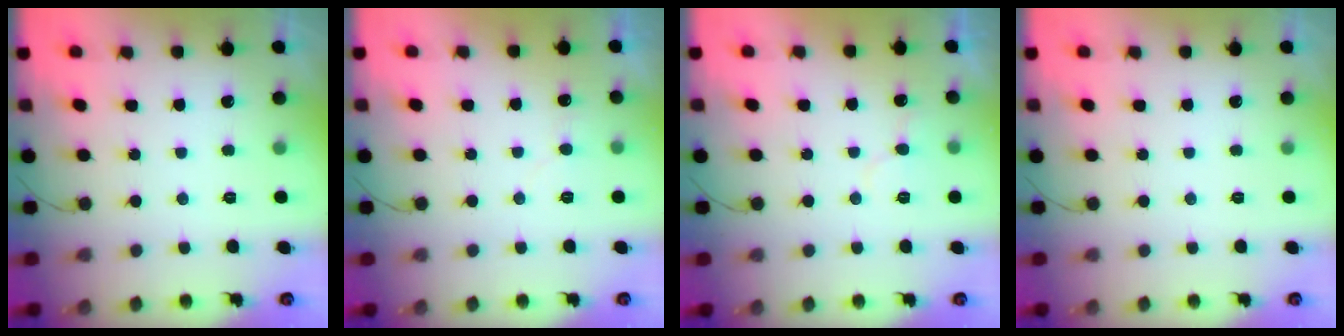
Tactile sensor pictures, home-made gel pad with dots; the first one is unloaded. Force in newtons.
{"total": 5.1, "press": 5.0, "slide": 0.5}
{"total": 6.8, "press": 6.8, "slide": 0.5}
{"total": 0.0}